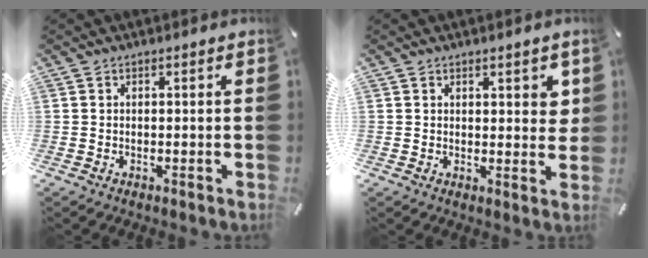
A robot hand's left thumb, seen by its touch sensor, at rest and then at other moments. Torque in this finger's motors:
{"motor_torque": [0.13, -0.11, 0.05, -0.04, 0.00]}